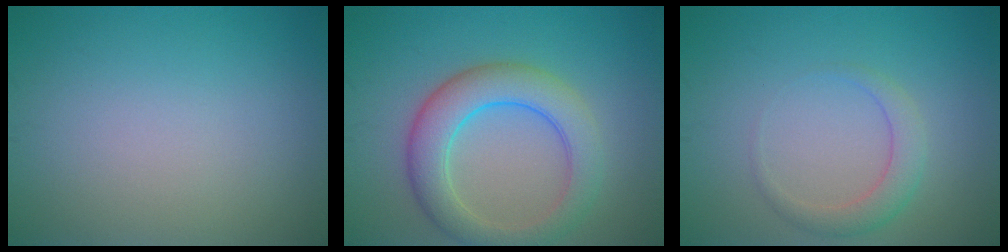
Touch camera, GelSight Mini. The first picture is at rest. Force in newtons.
{"total": 5.9, "press": 5.9, "slide": 0.2}
{"total": 2.3, "press": 2.3, "slide": 0.1}